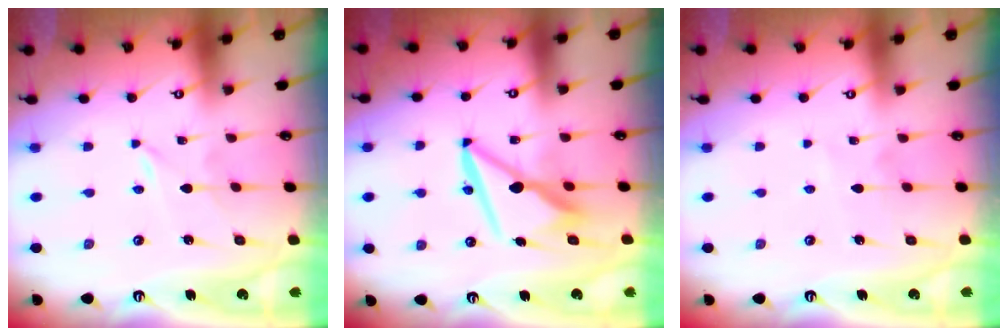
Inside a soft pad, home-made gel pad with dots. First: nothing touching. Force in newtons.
{"total": 10.1, "press": 9.9, "slide": 1.8}
{"total": 3.1, "press": 3.1, "slide": 0.4}